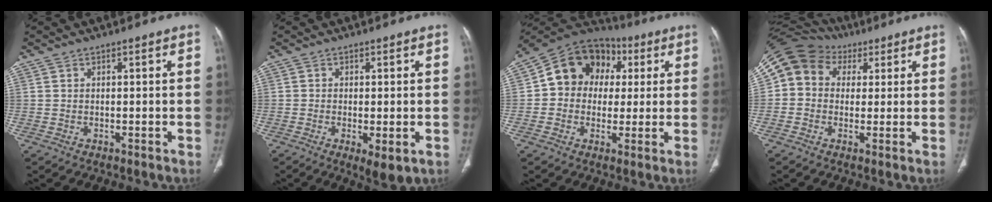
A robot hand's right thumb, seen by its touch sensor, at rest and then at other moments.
{"total": 4.7, "force": [-1.6, 1.5, 4.2], "torque": [-0.070, -0.014, -0.020]}
{"total": 14.3, "force": [2.4, 12.1, 7.2], "torque": [-0.084, 0.029, 0.028]}
{"total": 11.7, "force": [3.4, 9.9, 5.3], "torque": [-0.093, 0.036, 0.054]}